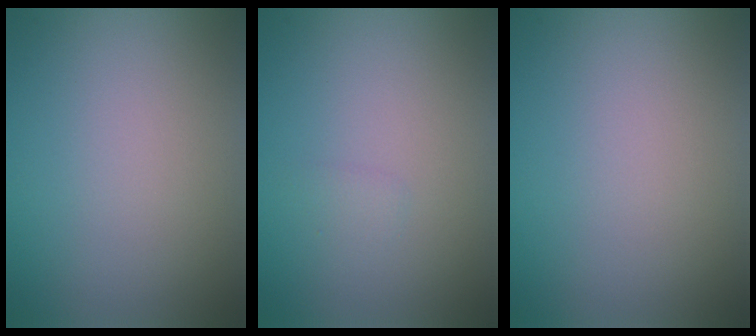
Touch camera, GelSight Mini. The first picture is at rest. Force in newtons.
{"total": 0.7, "press": 0.7, "slide": 0.1}
{"total": 0.0}